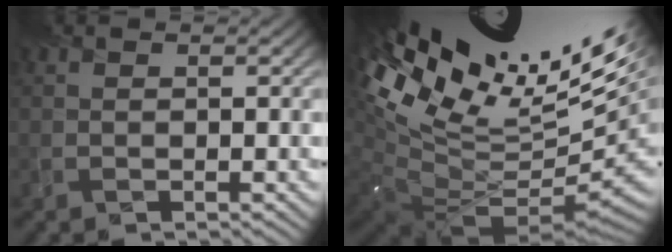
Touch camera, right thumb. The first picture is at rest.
{"total": 16.6, "force": [6.4, 6.7, 13.8], "torque": [-0.208, -0.009, 0.159]}